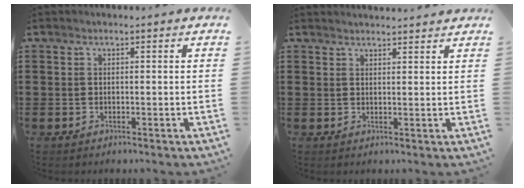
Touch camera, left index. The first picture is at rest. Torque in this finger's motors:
{"motor_torque": [0.27, 0.18, -0.03, 0.01]}